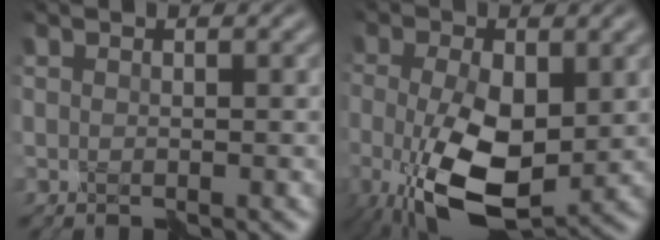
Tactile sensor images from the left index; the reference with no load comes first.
{"total": 10.1, "force": [-2.5, 5.0, 8.5], "torque": [-0.176, -0.020, -0.041]}